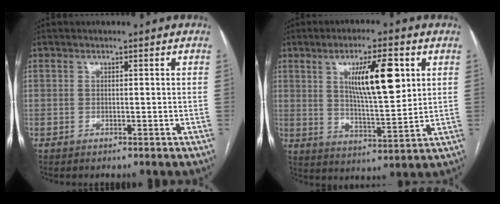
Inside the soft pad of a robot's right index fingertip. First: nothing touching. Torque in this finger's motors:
{"motor_torque": [1.21, 0.93, 0.36, 0.14]}